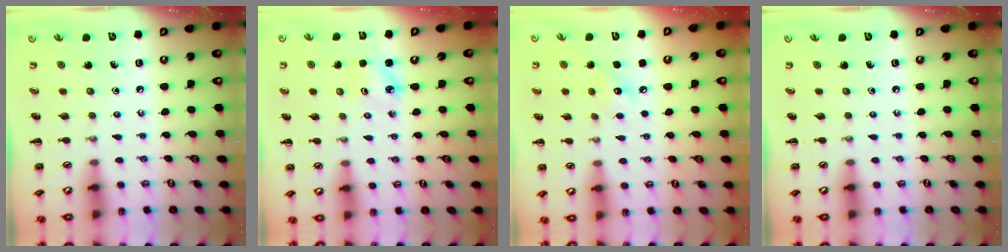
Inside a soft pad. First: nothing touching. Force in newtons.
{"total": 2.3, "press": 2.3, "slide": 0.4}
{"total": 7.4, "press": 7.2, "slide": 1.3}
{"total": 0.0}